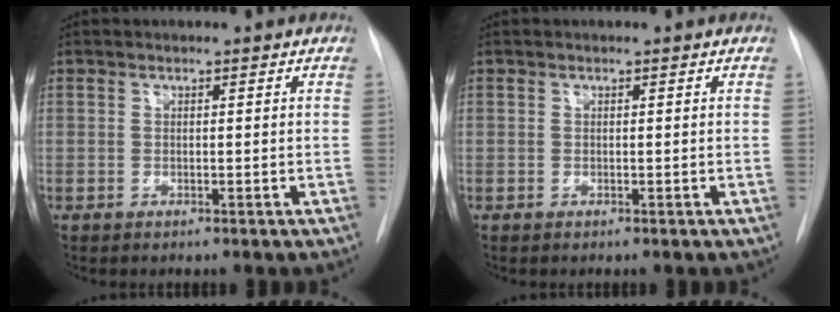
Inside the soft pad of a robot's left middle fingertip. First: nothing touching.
{"total": 0.0}